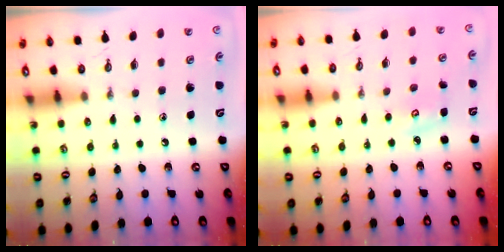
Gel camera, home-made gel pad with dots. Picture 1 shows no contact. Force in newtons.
{"total": 3.0, "press": 3.0, "slide": 0.3}